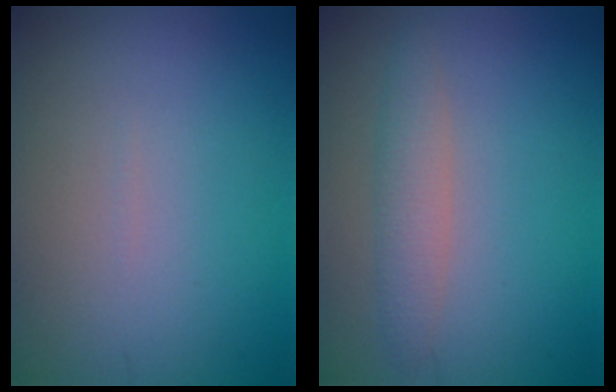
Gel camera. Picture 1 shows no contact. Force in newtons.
{"total": 2.2, "press": 2.2, "slide": 0.1}